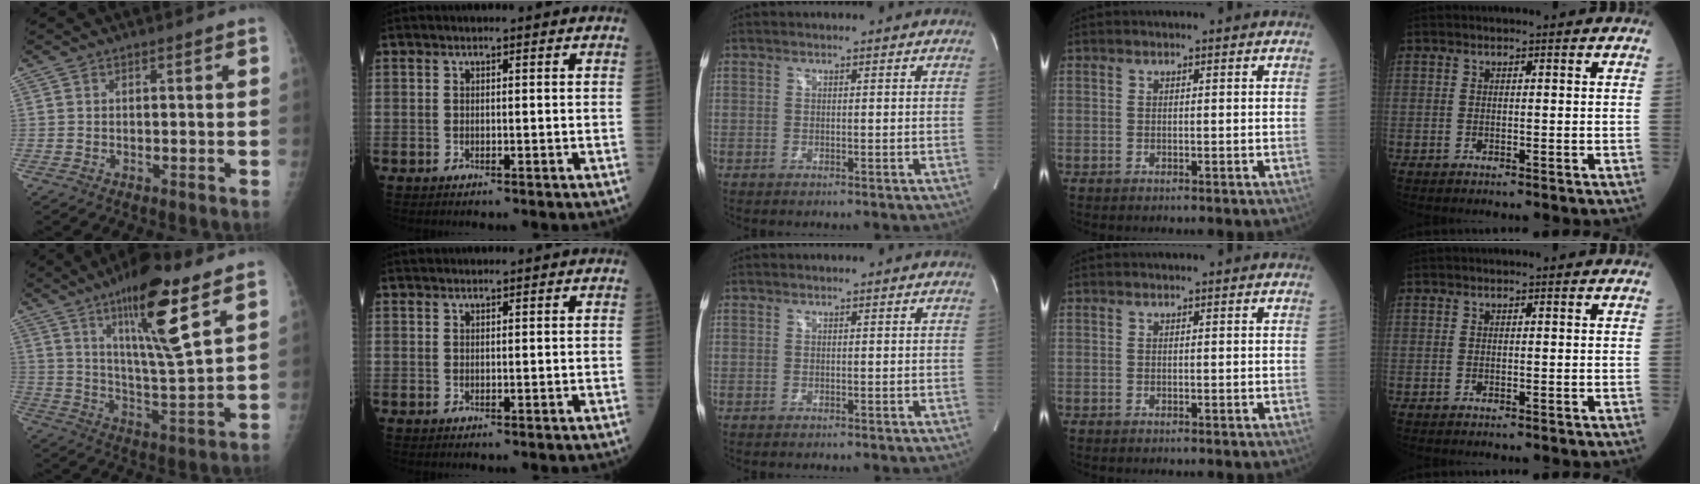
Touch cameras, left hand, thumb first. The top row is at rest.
{"thumb": {"total": 16.1, "force": [9.0, 2.5, 13.2], "torque": [-0.215, -0.056, 0.156]}, "index": {"total": 1.8, "force": [1.7, 0.2, 0.5], "torque": [-0.006, 0.024, 0.031]}}